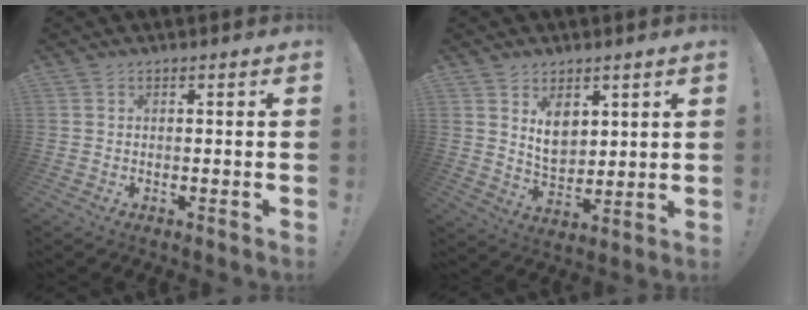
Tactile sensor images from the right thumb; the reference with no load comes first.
{"total": 8.7, "force": [4.4, 6.2, 4.3], "torque": [-0.059, -0.028, 0.085]}